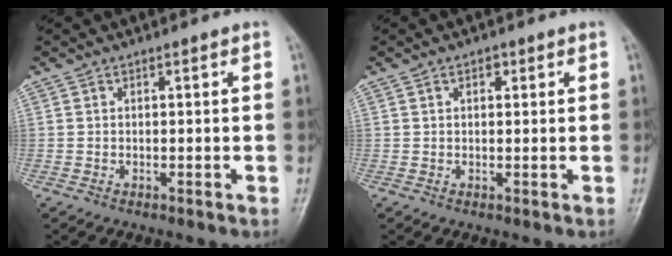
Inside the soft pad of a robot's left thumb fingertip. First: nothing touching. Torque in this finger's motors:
{"motor_torque": [0.01, 0.02, -0.37, 0.25, -0.03]}